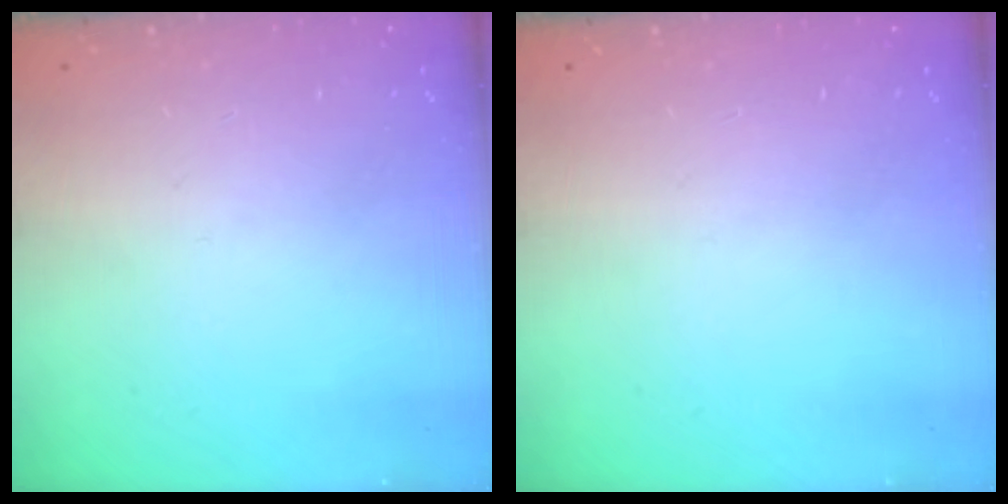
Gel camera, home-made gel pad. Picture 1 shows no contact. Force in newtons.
{"total": 0.0}